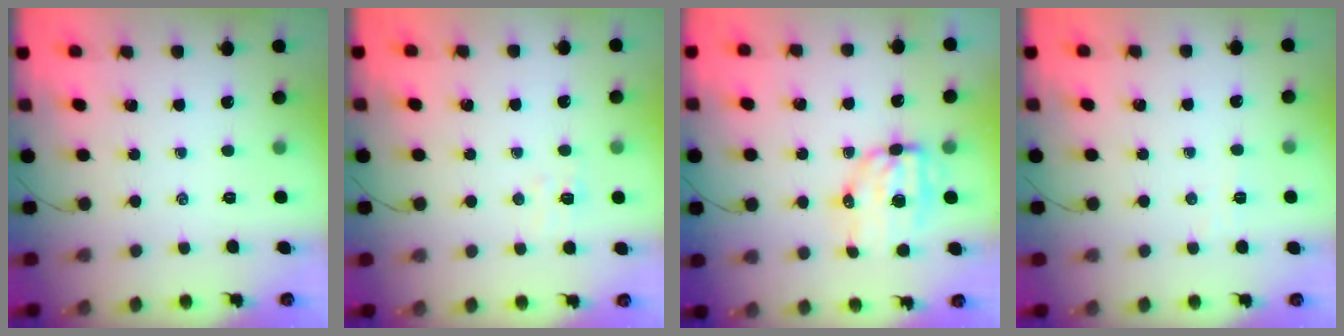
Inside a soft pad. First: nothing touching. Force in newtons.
{"total": 4.4, "press": 4.3, "slide": 0.9}
{"total": 8.6, "press": 8.5, "slide": 1.8}
{"total": 3.2, "press": 3.1, "slide": 1.0}